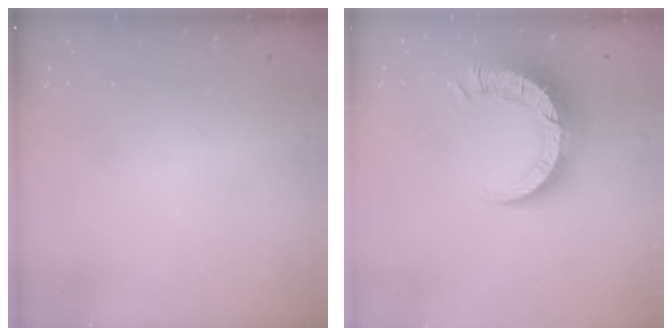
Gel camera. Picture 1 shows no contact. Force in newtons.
{"total": 11.3, "press": 11.2, "slide": 1.3}